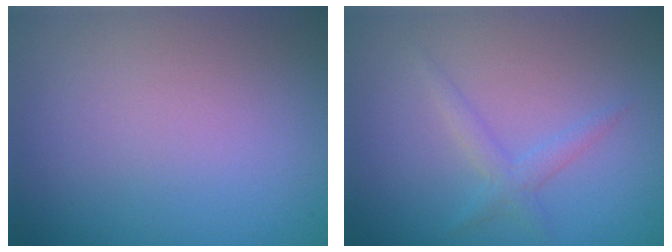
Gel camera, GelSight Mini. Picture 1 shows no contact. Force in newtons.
{"total": 1.6, "press": 1.6, "slide": 0.1}